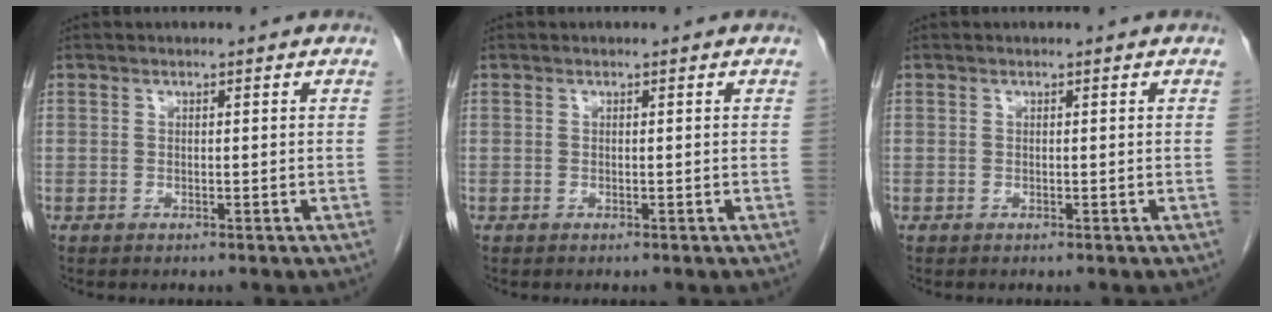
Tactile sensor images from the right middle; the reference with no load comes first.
{"total": 0.0}
{"total": 0.0}